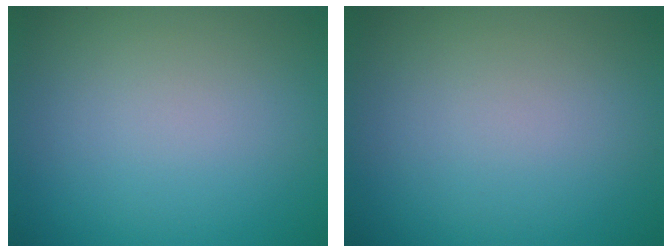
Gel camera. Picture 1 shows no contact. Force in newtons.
{"total": 0.0}